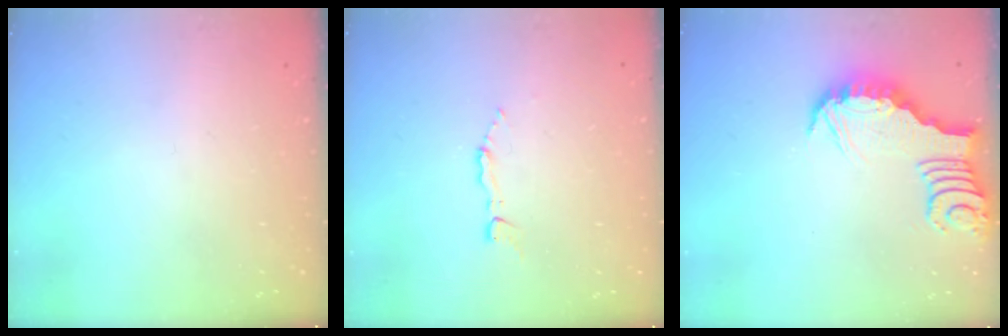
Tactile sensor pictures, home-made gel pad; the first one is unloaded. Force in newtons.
{"total": 2.8, "press": 2.8, "slide": 0.4}
{"total": 3.6, "press": 3.6, "slide": 0.2}